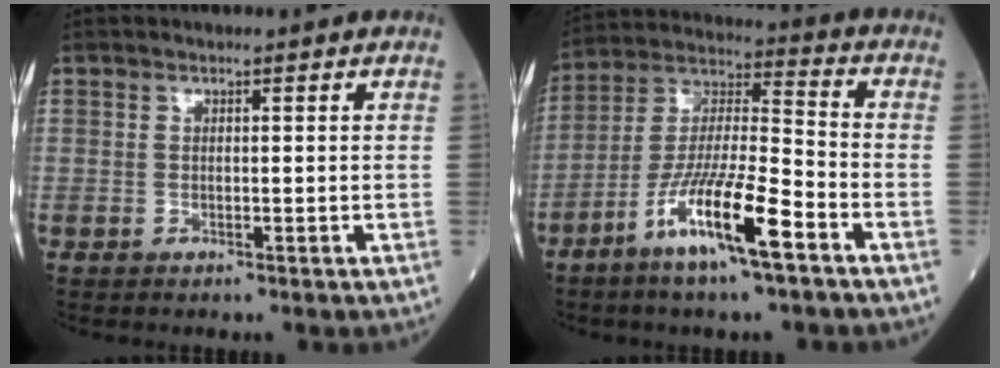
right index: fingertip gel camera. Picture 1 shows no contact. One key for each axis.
{"total": 13.9, "fx": -7.3, "fy": 1.1, "fz": 11.8, "tx": -0.233, "ty": -0.015, "tz": -0.141}